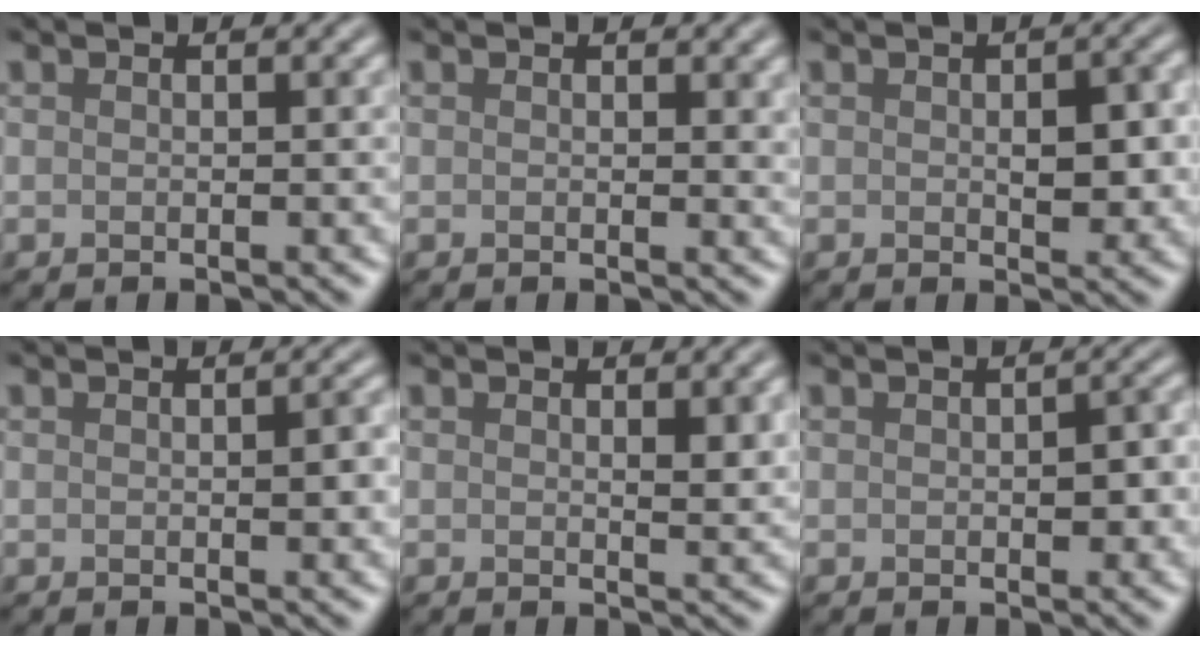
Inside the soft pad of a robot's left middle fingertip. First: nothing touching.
{"total": 1.0, "force": [0.5, 0.4, 0.7], "torque": [-0.004, -0.003, 0.006]}
{"total": 3.3, "force": [0.0, 1.7, 2.8], "torque": [-0.037, -0.002, 0.002]}
{"total": 1.4, "force": [0.0, 0.4, 1.3], "torque": [-0.018, -0.001, 0.002]}
{"total": 1.6, "force": [0.5, 0.5, 1.5], "torque": [-0.019, -0.004, 0.009]}
{"total": 2.7, "force": [0.0, 1.4, 2.3], "torque": [-0.029, 0.000, 0.000]}